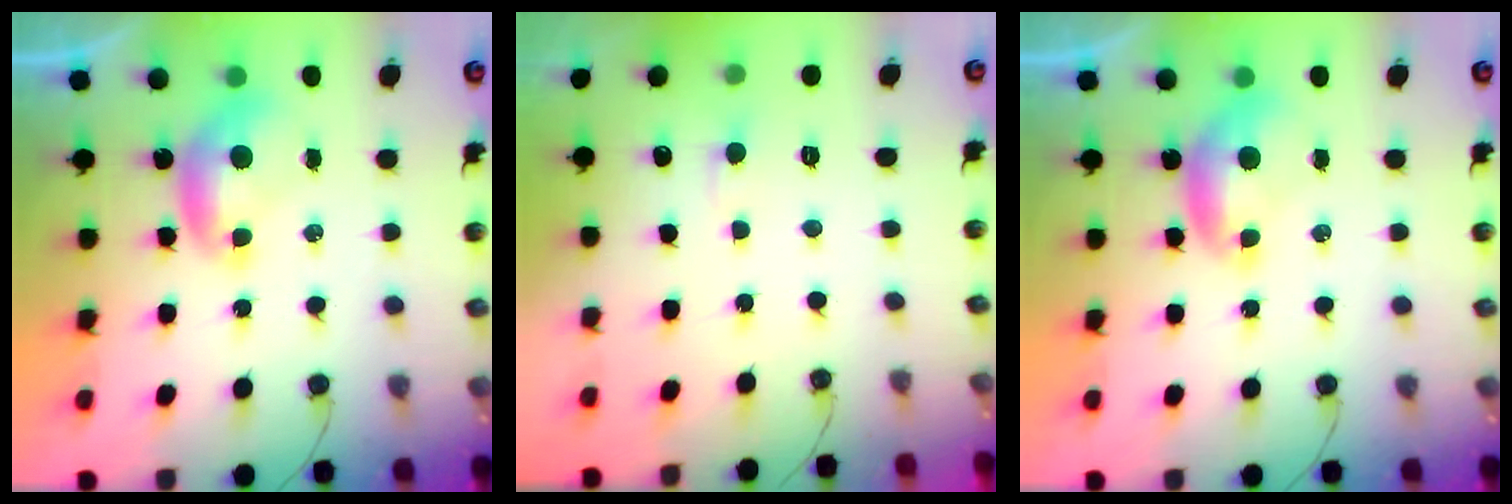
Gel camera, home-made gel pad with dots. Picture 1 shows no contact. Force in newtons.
{"total": 1.0, "press": 0.8, "slide": 0.5}
{"total": 0.0}